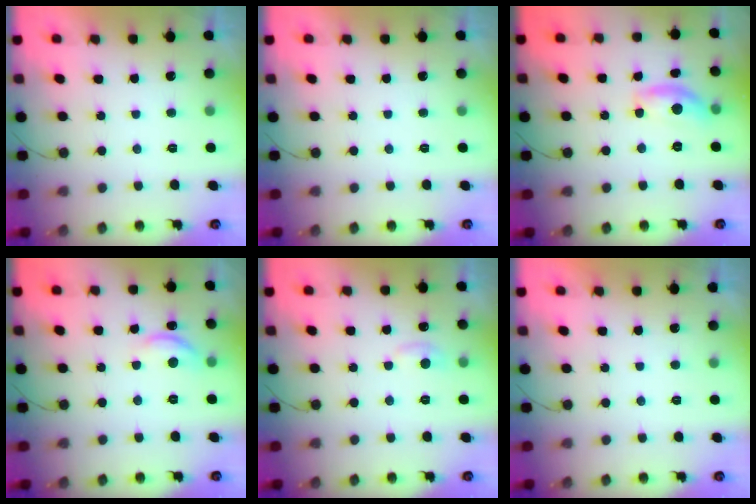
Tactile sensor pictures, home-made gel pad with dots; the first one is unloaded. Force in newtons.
{"total": 0.0}
{"total": 10.1, "press": 10.1, "slide": 0.6}
{"total": 10.1, "press": 10.0, "slide": 0.8}
{"total": 5.4, "press": 5.4, "slide": 0.7}
{"total": 0.0}